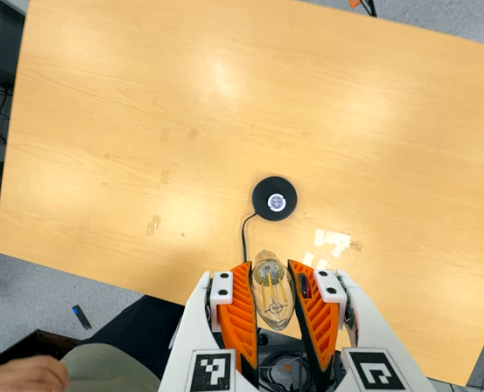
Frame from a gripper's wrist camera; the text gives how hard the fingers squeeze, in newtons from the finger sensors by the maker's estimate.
{"total": 19.8, "left": 22.0, "right": 17.7}